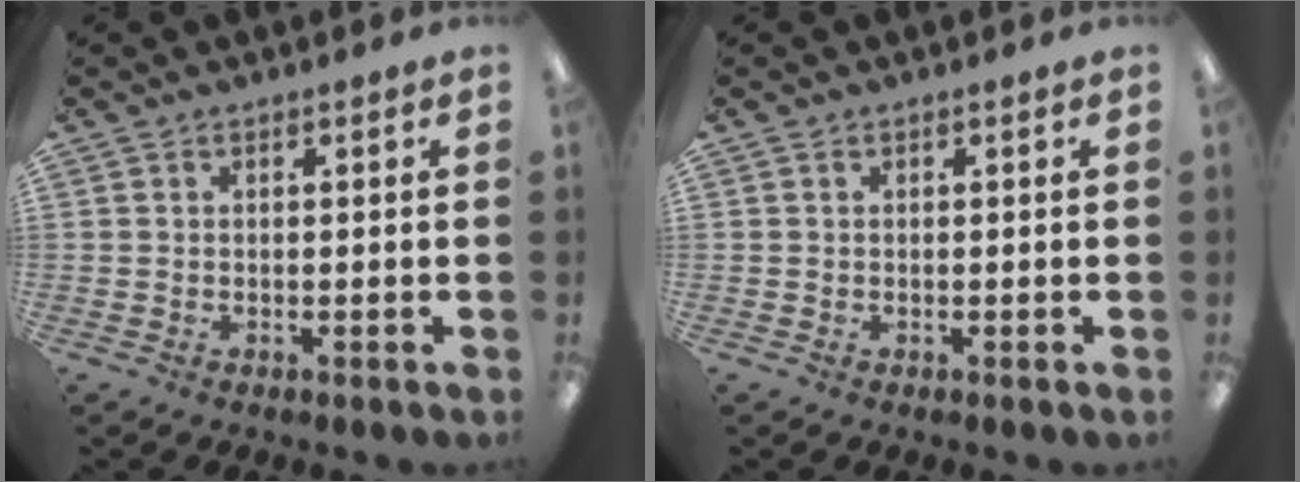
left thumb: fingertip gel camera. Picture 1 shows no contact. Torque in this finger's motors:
{"motor_torque": [-0.10, 0.10, 0.05, -0.08, 0.00]}